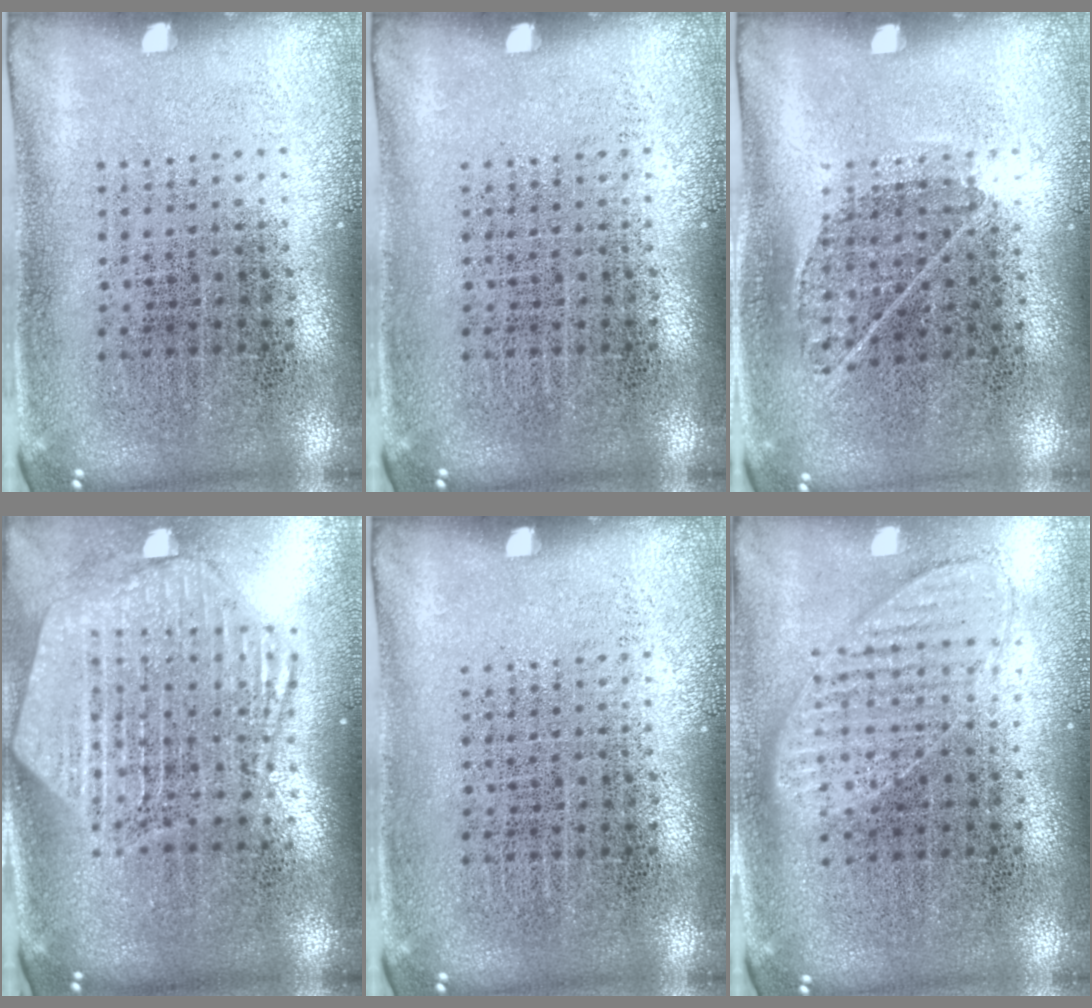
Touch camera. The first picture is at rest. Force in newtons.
{"total": 0.0}
{"total": 0.8, "press": 0.6, "slide": 0.5}
{"total": 2.7, "press": 2.3, "slide": 1.5}
{"total": 0.0}
{"total": 1.0, "press": 1.0, "slide": 0.1}